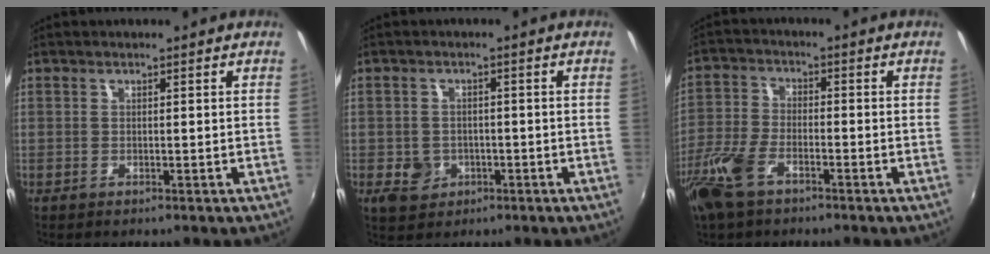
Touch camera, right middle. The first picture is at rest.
{"total": 5.2, "force": [-1.9, 4.5, 1.9], "torque": [-0.048, 0.002, -0.025]}
{"total": 9.4, "force": [-6.0, 4.1, 6.0], "torque": [-0.145, -0.007, -0.124]}